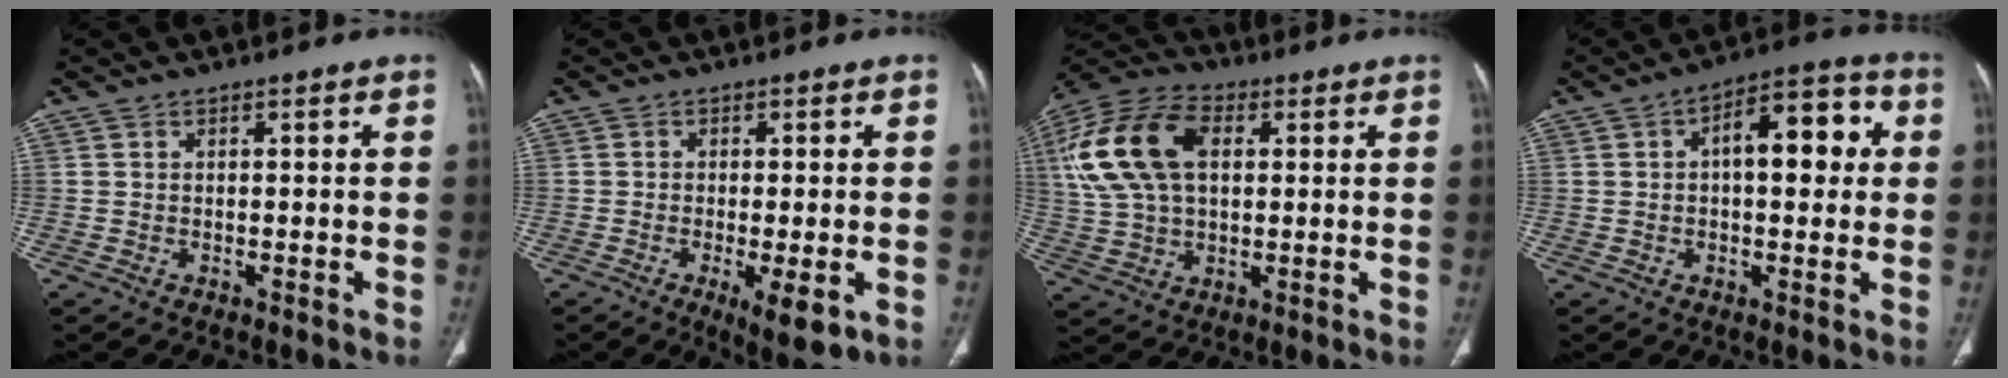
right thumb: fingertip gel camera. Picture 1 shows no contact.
{"total": 7.0, "force": [-2.4, 2.0, 6.2], "torque": [-0.097, -0.017, -0.033]}
{"total": 18.3, "force": [4.4, 11.3, 13.8], "torque": [-0.277, 0.017, 0.078]}
{"total": 11.7, "force": [2.0, 5.7, 10.1], "torque": [-0.111, 0.027, 0.022]}